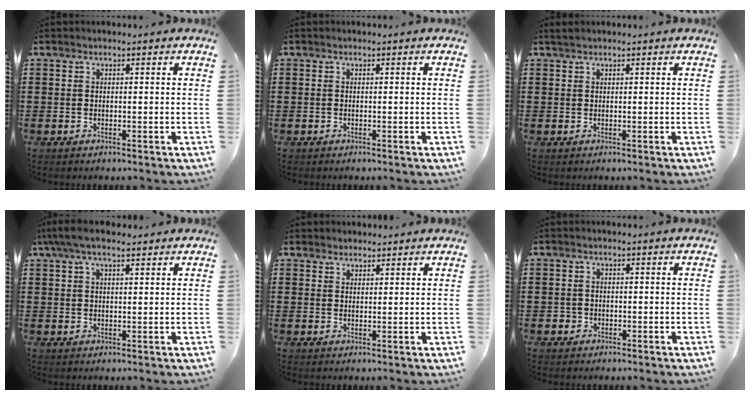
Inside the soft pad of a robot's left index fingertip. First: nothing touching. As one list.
[{"total": 0.0}, {"total": 0.7, "force": [0.5, 0.1, 0.5], "torque": [-0.011, 0.001, 0.009]}, {"total": 4.8, "force": [3.1, 1.5, 3.4], "torque": [-0.072, 0.006, 0.056]}, {"total": 1.9, "force": [1.8, 0.7, -0.1], "torque": [-0.003, 0.004, 0.036]}, {"total": 1.0, "force": [-0.4, 0.9, 0.1], "torque": [-0.006, 0.004, -0.011]}]